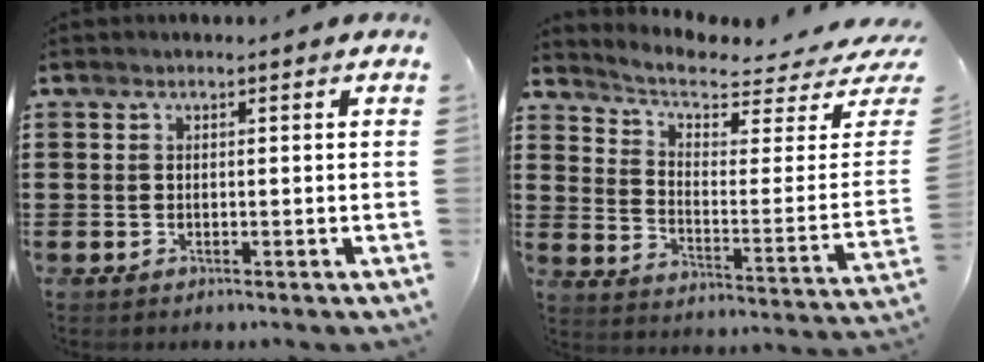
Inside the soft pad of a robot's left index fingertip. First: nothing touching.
{"total": 4.6, "force": [4.0, 1.1, 2.1], "torque": [-0.058, -0.044, 0.063]}